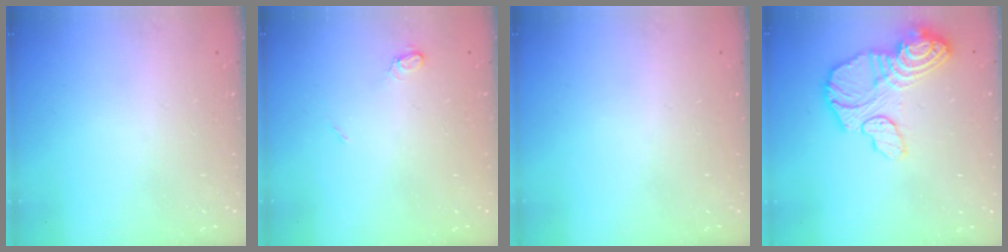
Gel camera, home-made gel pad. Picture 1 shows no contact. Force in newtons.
{"total": 5.3, "press": 5.3, "slide": 0.6}
{"total": 0.0}
{"total": 17.9, "press": 17.9, "slide": 1.8}